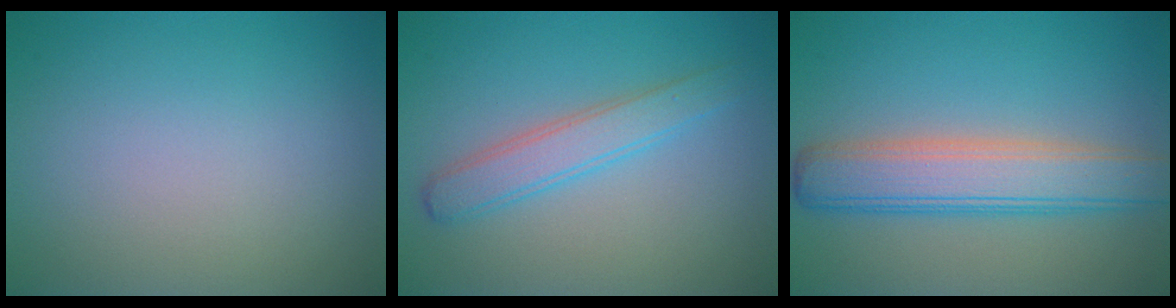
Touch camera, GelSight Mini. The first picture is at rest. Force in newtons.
{"total": 3.1, "press": 3.1, "slide": 0.1}
{"total": 6.1, "press": 6.1, "slide": 0.1}